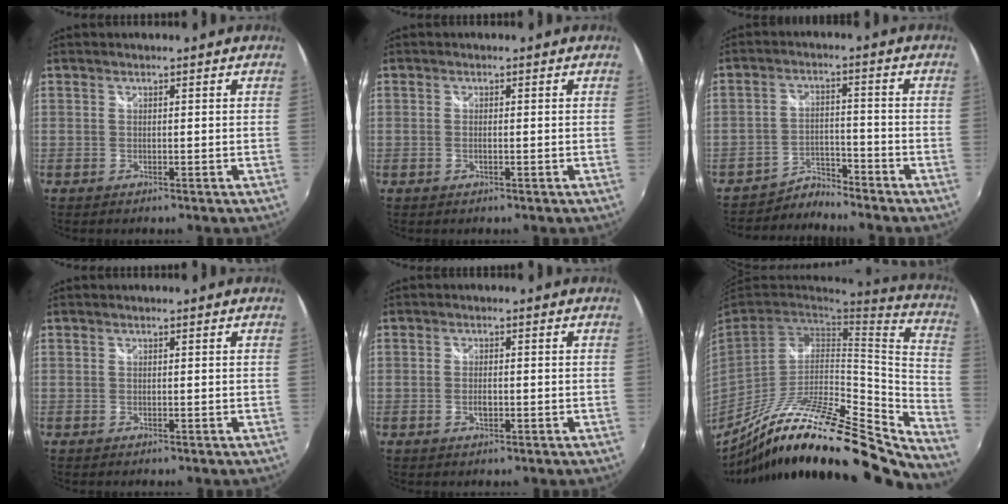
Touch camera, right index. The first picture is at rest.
{"total": 1.0, "force": [-0.2, 0.1, 1.0], "torque": [-0.020, 0.000, -0.005]}
{"total": 4.6, "force": [-4.5, 0.4, -0.9], "torque": [0.014, 0.017, -0.082]}
{"total": 0.0}
{"total": 2.2, "force": [-0.6, 1.1, 1.8], "torque": [-0.034, -0.002, -0.010]}
{"total": 26.4, "force": [-21.7, 3.8, 14.6], "torque": [-0.202, -0.040, -0.358]}